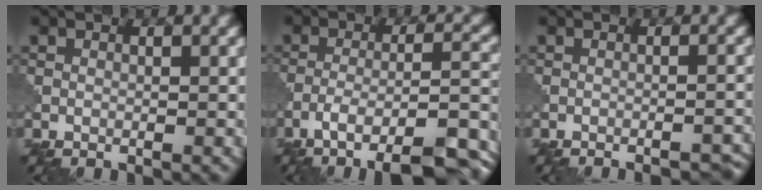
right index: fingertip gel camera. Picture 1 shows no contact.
{"total": 11.4, "force": [-8.3, 2.4, 7.5], "torque": [-0.098, 0.003, -0.113]}
{"total": 3.6, "force": [-3.3, 0.7, 1.3], "torque": [-0.011, 0.013, -0.038]}